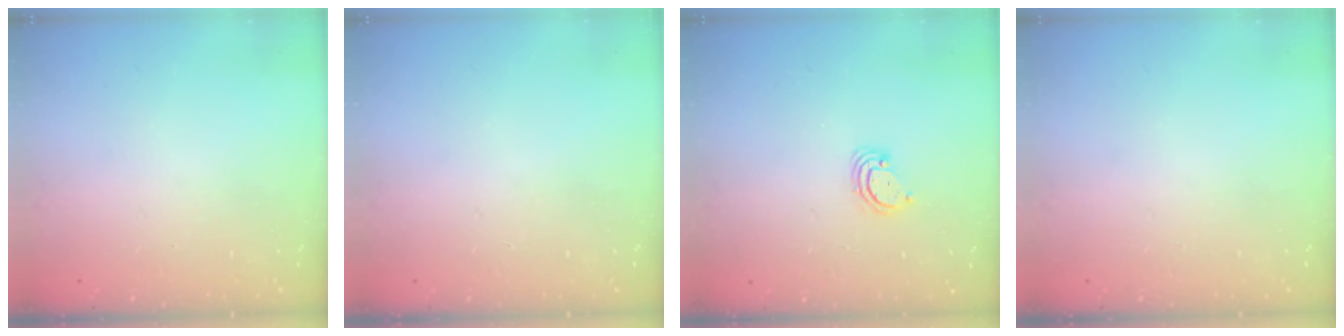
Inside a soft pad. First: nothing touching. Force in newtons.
{"total": 0.0}
{"total": 3.0, "press": 3.0, "slide": 0.3}
{"total": 0.0}